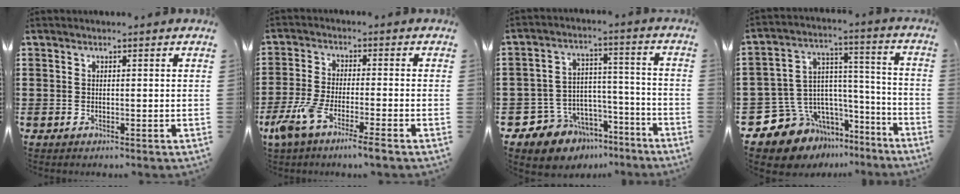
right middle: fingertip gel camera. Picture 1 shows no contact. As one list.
[{"total": 6.2, "force": [-4.6, 0.1, 4.1], "torque": [-0.108, -0.020, -0.092]}, {"total": 6.7, "force": [-5.4, 4.0, -0.3], "torque": [-0.012, 0.019, -0.106]}, {"total": 10.6, "force": [-8.6, 6.1, 1.5], "torque": [-0.061, 0.005, -0.162]}]